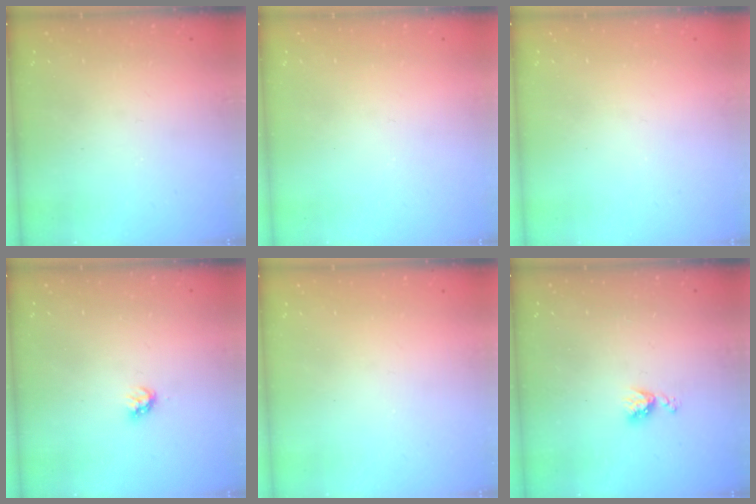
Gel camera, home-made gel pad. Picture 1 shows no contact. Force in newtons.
{"total": 0.0}
{"total": 0.0}
{"total": 2.4, "press": 2.4, "slide": 0.3}
{"total": 0.0}
{"total": 4.9, "press": 4.9, "slide": 0.6}